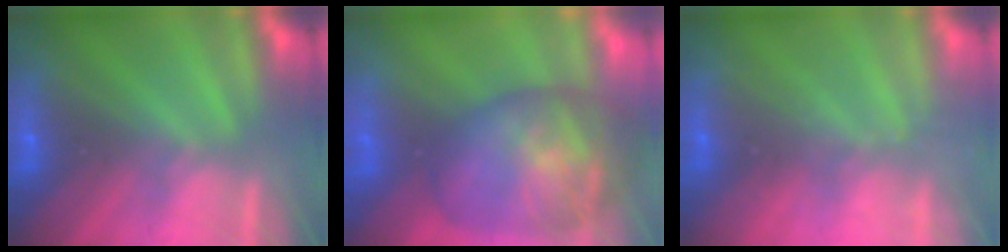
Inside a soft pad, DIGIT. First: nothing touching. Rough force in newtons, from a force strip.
{"total": 10.3}
{"total": 1.7}